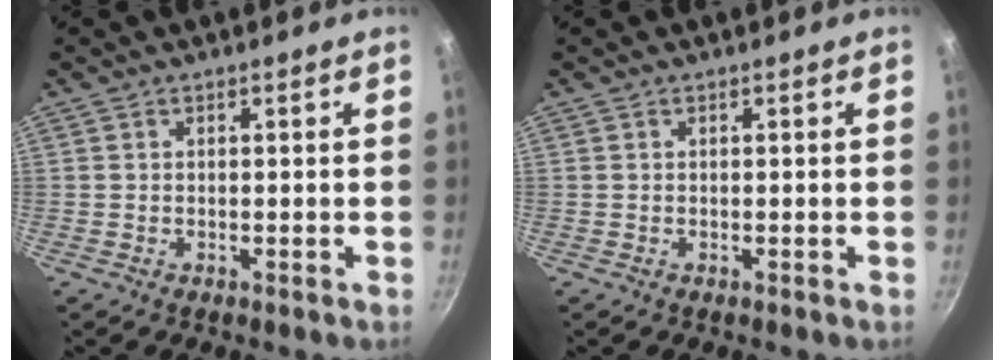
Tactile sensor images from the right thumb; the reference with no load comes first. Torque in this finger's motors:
{"motor_torque": [-0.12, 0.07, 0.00, 0.00, 0.01]}